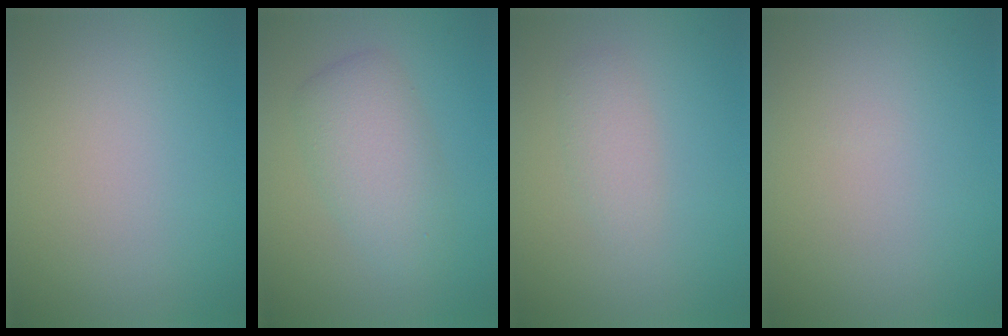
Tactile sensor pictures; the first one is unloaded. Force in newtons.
{"total": 4.4, "press": 4.4, "slide": 0.1}
{"total": 1.7, "press": 1.7, "slide": 0.1}
{"total": 0.0}